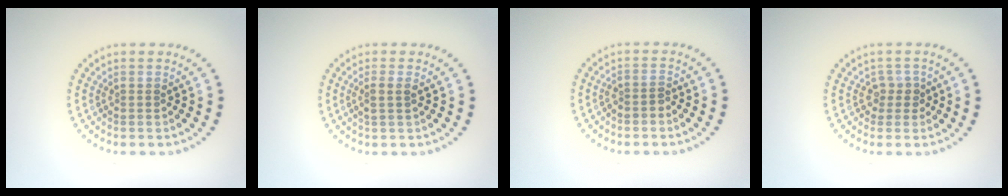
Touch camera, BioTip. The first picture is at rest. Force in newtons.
{"total": 1.3, "press": 1.1, "slide": 0.5}
{"total": 1.3, "press": 1.1, "slide": 0.8}
{"total": 1.6, "press": 1.2, "slide": 1.1}